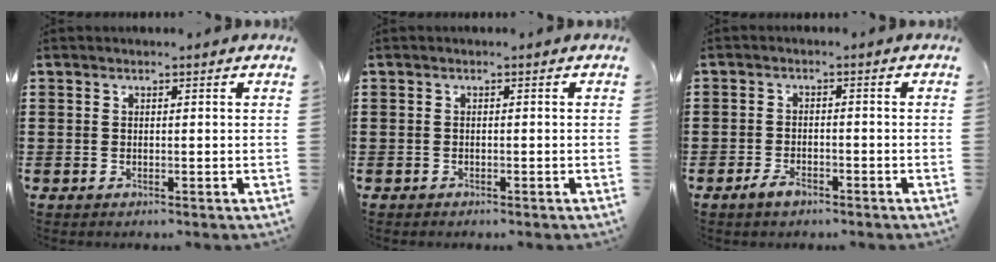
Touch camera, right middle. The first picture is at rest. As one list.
[{"total": 0.6, "force": [-0.5, 0.3, 0.0], "torque": [-0.001, 0.003, -0.013]}, {"total": 2.5, "force": [-1.8, 1.2, 1.2], "torque": [-0.029, 0.002, -0.038]}]